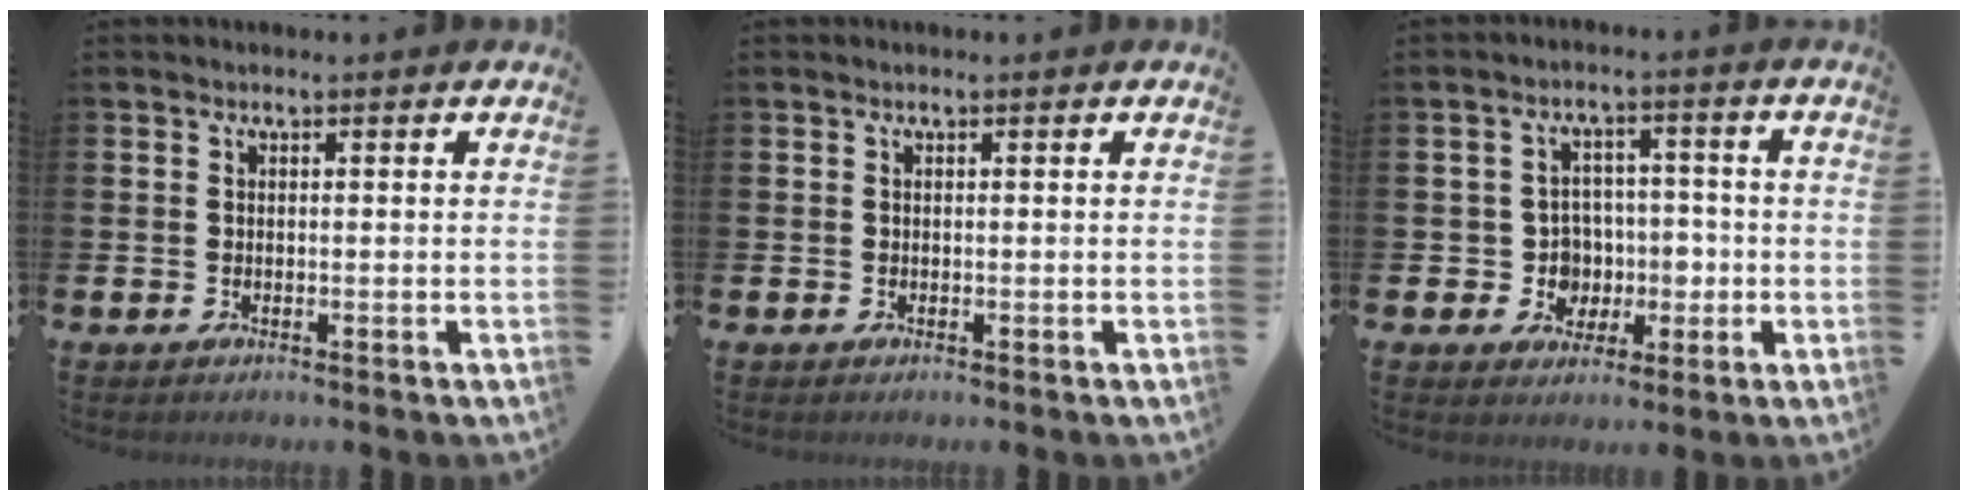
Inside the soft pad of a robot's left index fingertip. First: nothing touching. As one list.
[{"total": 0.0}, {"total": 4.9, "force": [-0.4, 4.8, 0.8], "torque": [-0.026, -0.003, -0.012]}]